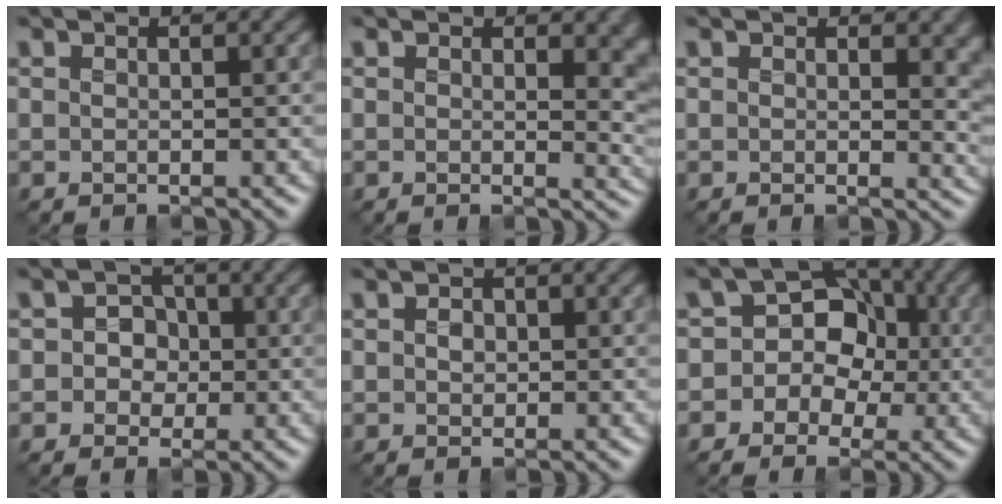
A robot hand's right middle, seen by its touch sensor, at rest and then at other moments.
{"total": 4.4, "force": [1.6, 2.7, 3.1], "torque": [-0.034, -0.013, 0.027]}
{"total": 4.0, "force": [1.6, 2.5, 2.7], "torque": [-0.035, -0.010, 0.028]}
{"total": 3.6, "force": [0.1, 3.2, 1.7], "torque": [-0.014, 0.010, -0.017]}
{"total": 1.1, "force": [-0.1, 0.9, 0.6], "torque": [-0.014, 0.001, -0.006]}
{"total": 9.3, "force": [-0.6, 8.5, 3.7], "torque": [-0.039, 0.062, -0.058]}